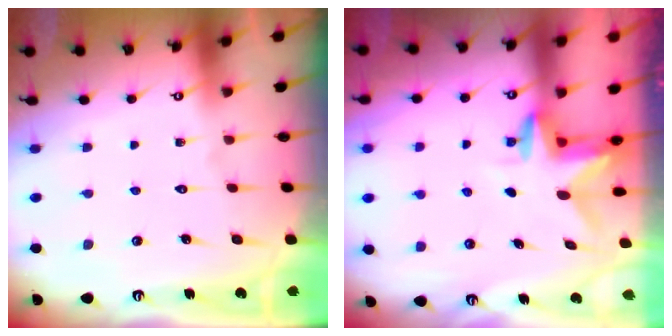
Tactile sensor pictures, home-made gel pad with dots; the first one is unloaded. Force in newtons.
{"total": 3.1, "press": 3.1, "slide": 0.3}